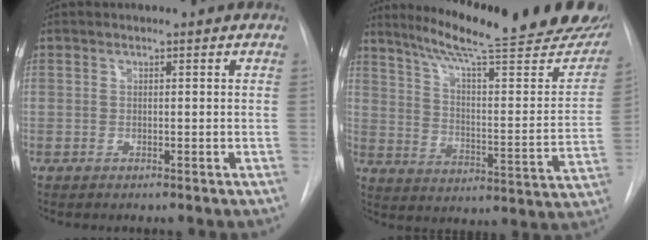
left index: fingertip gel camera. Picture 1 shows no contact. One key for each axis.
{"total": 27.2, "fx": 22.9, "fy": 2.9, "fz": 14.4, "tx": -0.214, "ty": -0.061, "tz": 0.301}